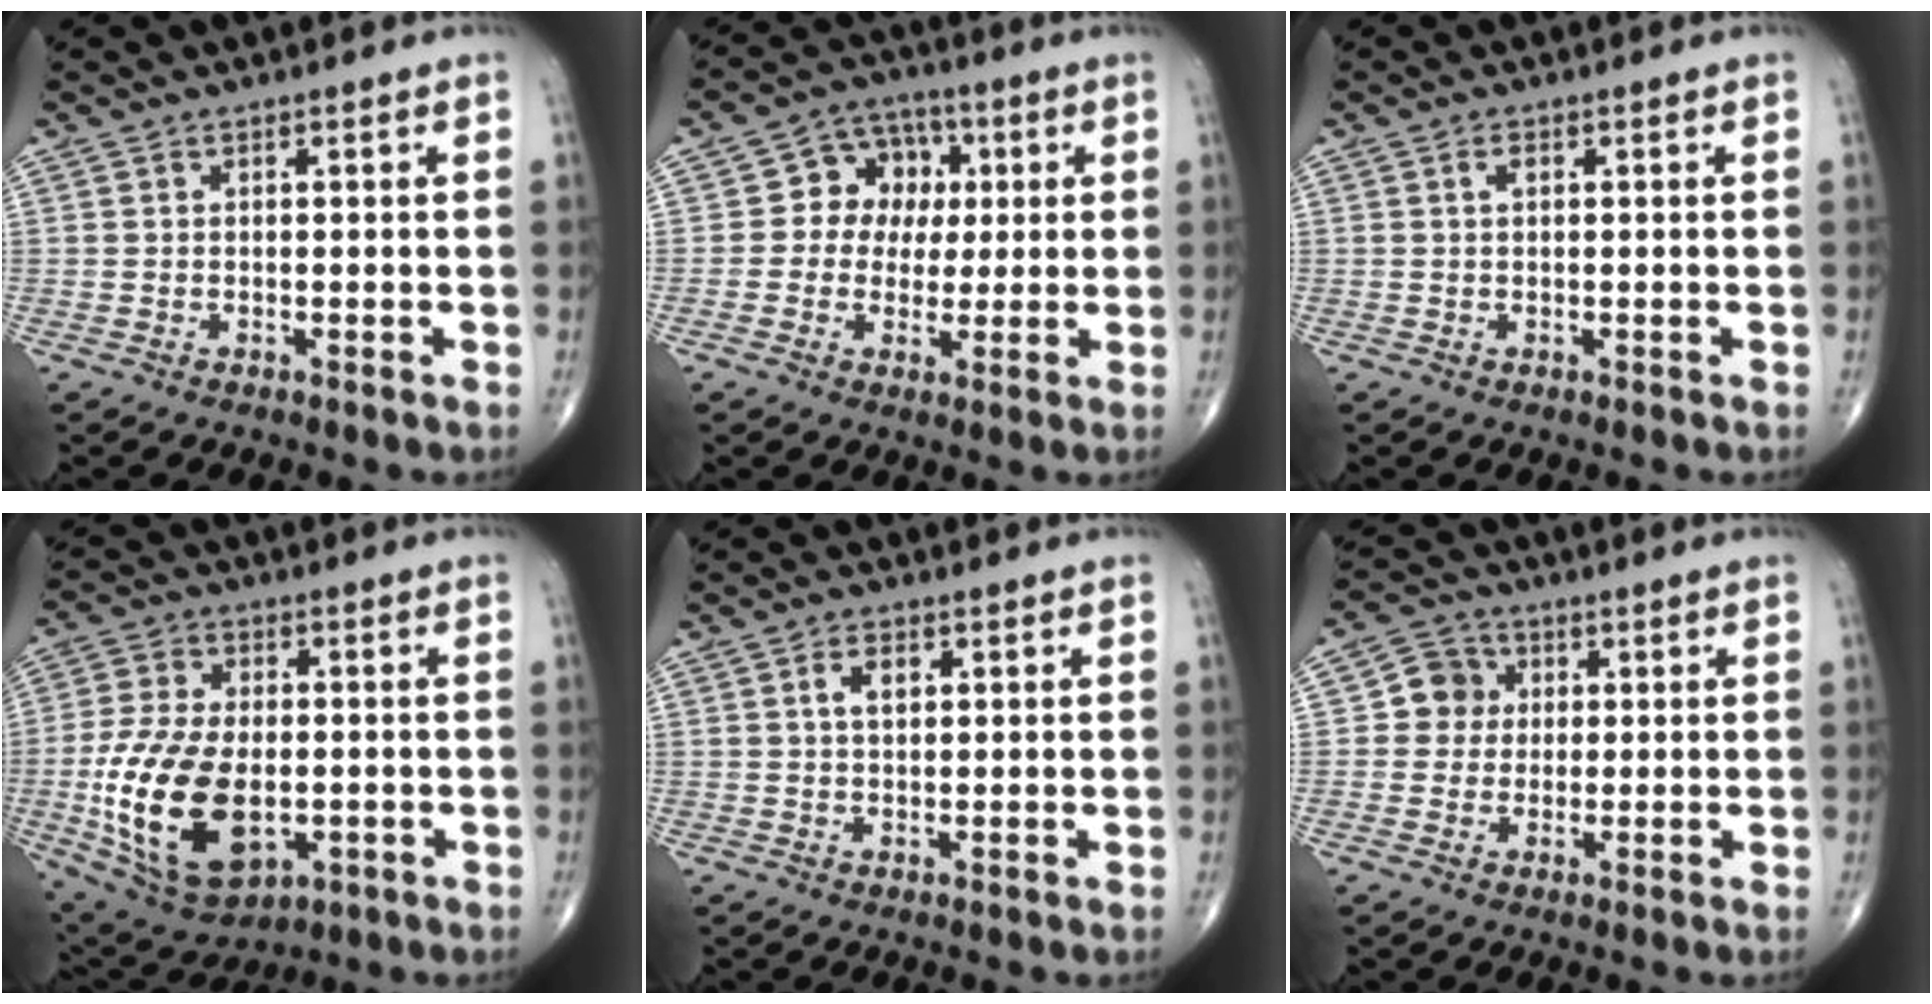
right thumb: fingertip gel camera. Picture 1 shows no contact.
{"total": 8.8, "force": [1.2, 7.6, 4.4], "torque": [-0.012, 0.009, 0.010]}
{"total": 1.1, "force": [0.3, 0.6, 0.9], "torque": [-0.014, 0.002, 0.004]}
{"total": 19.5, "force": [-3.6, 11.1, 15.6], "torque": [-0.295, -0.004, -0.048]}
{"total": 3.1, "force": [0.9, 1.8, 2.3], "torque": [-0.035, 0.001, 0.015]}
{"total": 5.8, "force": [0.7, 5.5, 1.7], "torque": [0.003, 0.007, 0.003]}